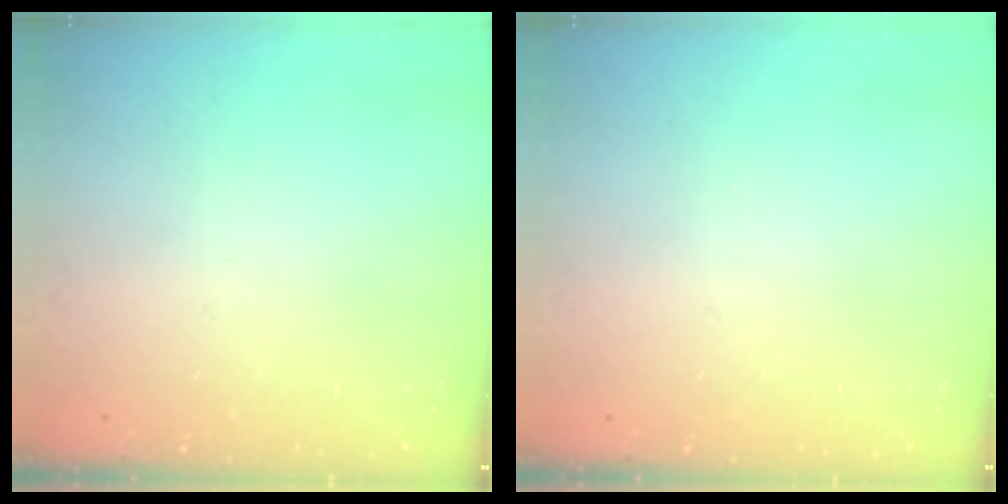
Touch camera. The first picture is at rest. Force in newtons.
{"total": 0.0}